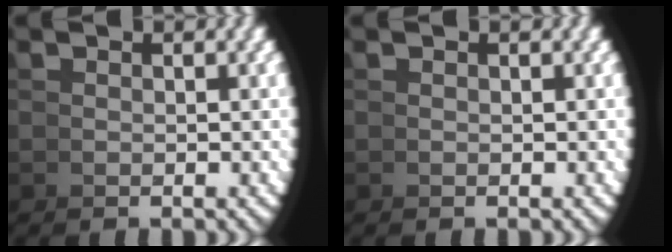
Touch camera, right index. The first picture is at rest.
{"total": 0.0}